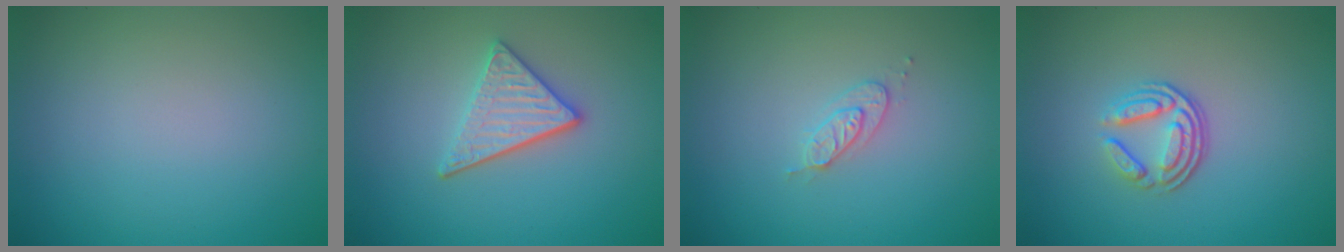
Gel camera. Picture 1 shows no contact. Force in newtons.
{"total": 3.5, "press": 3.0, "slide": 1.8}
{"total": 1.7, "press": 1.6, "slide": 0.2}
{"total": 3.7, "press": 2.6, "slide": 2.7}